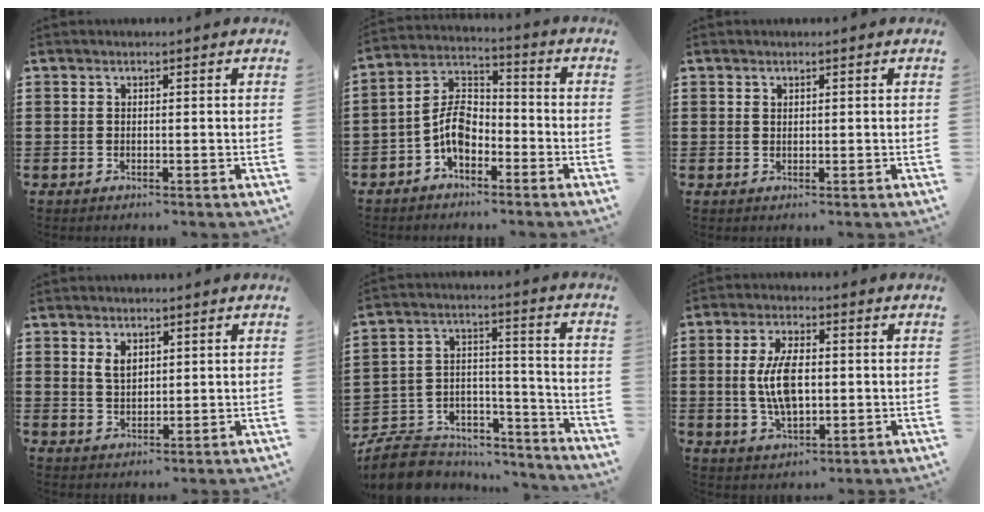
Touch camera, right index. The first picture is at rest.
{"total": 7.1, "force": [-2.9, 4.5, 4.7], "torque": [-0.114, 0.012, -0.062]}
{"total": 0.6, "force": [0.4, 0.4, 0.1], "torque": [-0.004, 0.001, 0.009]}
{"total": 2.8, "force": [1.4, 1.7, 1.7], "torque": [-0.038, 0.005, 0.026]}
{"total": 8.7, "force": [-7.5, 3.9, 2.1], "torque": [-0.051, 0.014, -0.144]}
{"total": 7.9, "force": [0.2, 3.8, 6.9], "torque": [-0.151, 0.005, -0.002]}